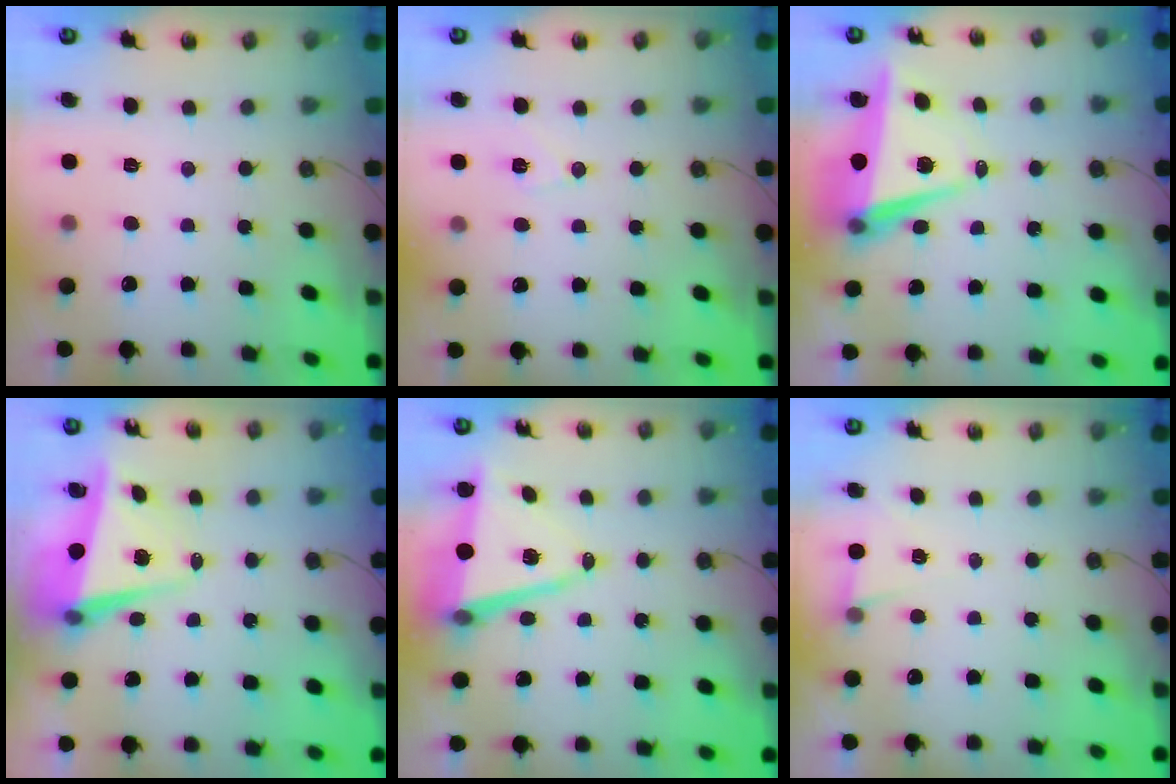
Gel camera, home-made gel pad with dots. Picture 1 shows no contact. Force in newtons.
{"total": 6.8, "press": 6.4, "slide": 2.4}
{"total": 7.9, "press": 6.7, "slide": 4.2}
{"total": 5.3, "press": 4.9, "slide": 2.0}
{"total": 11.0, "press": 10.2, "slide": 4.1}
{"total": 4.9, "press": 2.1, "slide": 4.4}